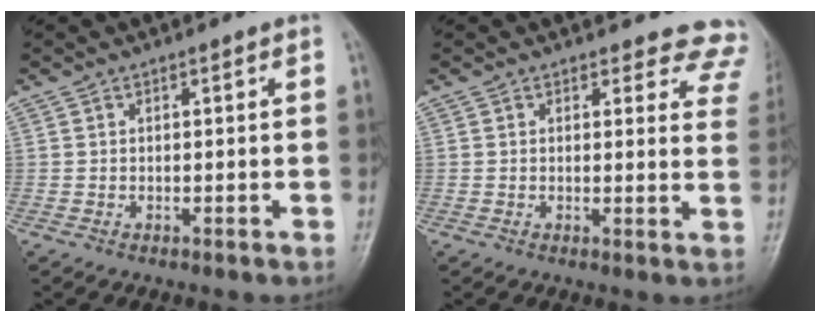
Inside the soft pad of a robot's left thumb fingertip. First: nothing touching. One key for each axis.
{"total": 9.7, "fx": 9.1, "fy": 3.4, "fz": 0.3, "tx": 0.059, "ty": -0.060, "tz": 0.061}